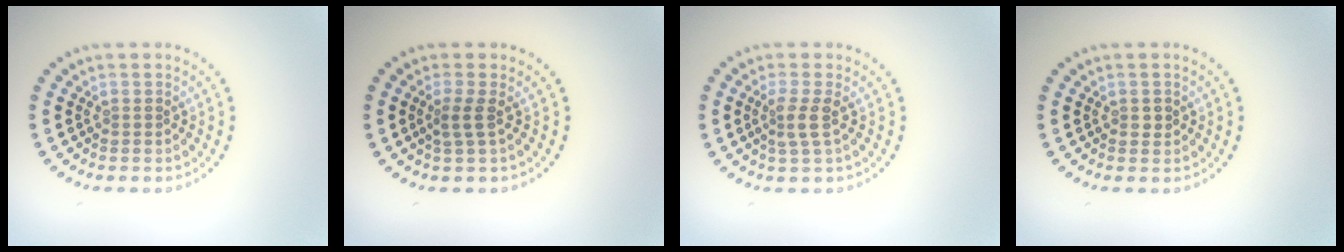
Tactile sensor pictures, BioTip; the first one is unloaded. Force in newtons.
{"total": 1.7, "press": 1.2, "slide": 1.2}
{"total": 1.9, "press": 1.5, "slide": 1.2}
{"total": 0.7, "press": 0.7, "slide": 0.0}